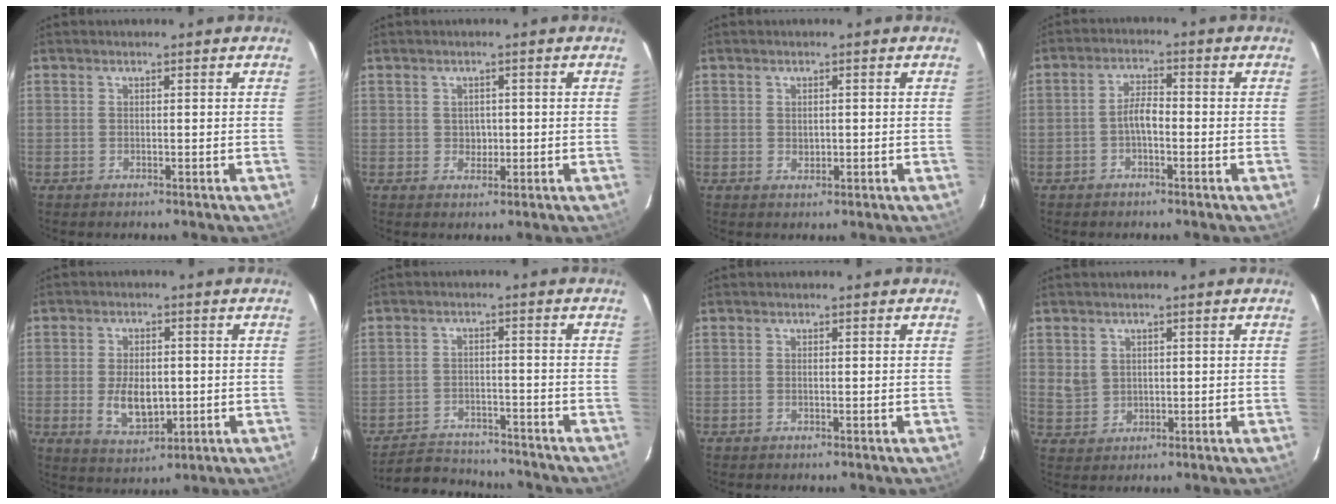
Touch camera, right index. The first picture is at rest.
{"total": 2.0, "force": [0.1, 1.9, 0.7], "torque": [-0.008, 0.003, 0.005]}
{"total": 1.4, "force": [0.1, 1.1, 0.9], "torque": [-0.015, 0.000, 0.004]}
{"total": 3.6, "force": [-1.3, 1.4, 3.0], "torque": [-0.061, 0.012, -0.025]}
{"total": 8.1, "force": [-1.1, 4.6, 6.5], "torque": [-0.126, -0.010, -0.009]}
{"total": 10.7, "force": [-9.8, 3.8, 2.2], "torque": [-0.065, 0.017, -0.138]}
{"total": 0.0}
{"total": 3.5, "force": [0.9, 3.2, 1.2], "torque": [-0.023, 0.003, 0.027]}